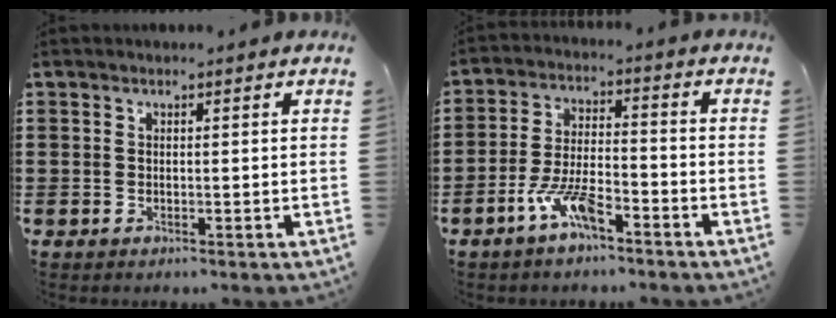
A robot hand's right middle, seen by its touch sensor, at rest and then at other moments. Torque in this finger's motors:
{"motor_torque": [2.14, 0.00, 0.15, 0.15]}